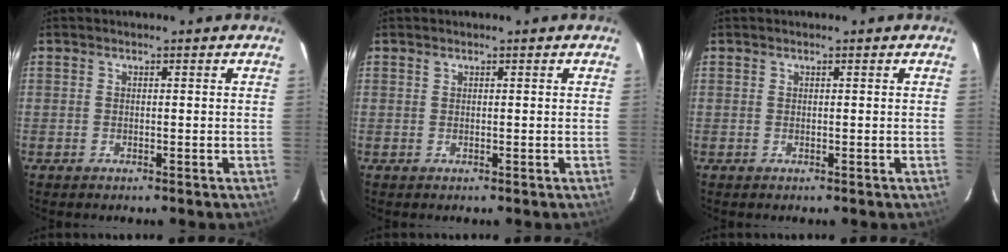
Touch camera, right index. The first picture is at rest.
{"total": 0.0}
{"total": 0.0}